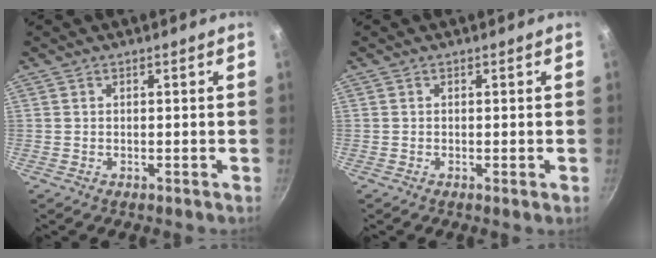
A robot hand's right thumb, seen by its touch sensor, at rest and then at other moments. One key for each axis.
{"total": 0.8, "fx": -0.3, "fy": 0.0, "fz": 0.8, "tx": -0.014, "ty": -0.003, "tz": -0.004}